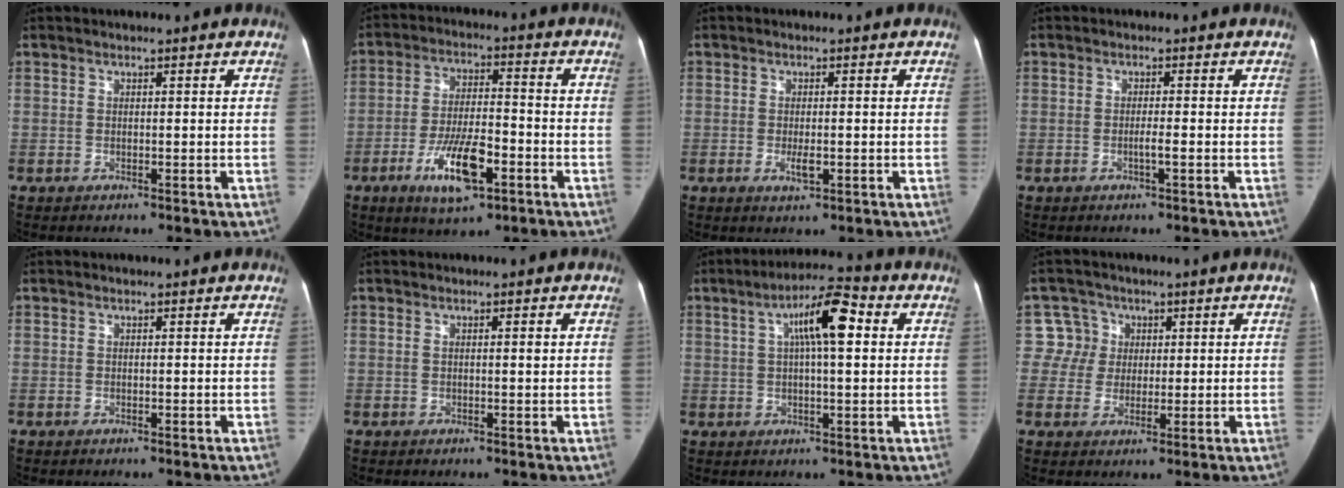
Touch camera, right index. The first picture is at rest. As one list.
[{"total": 10.6, "force": [-4.9, 3.3, 8.8], "torque": [-0.167, -0.007, -0.083]}, {"total": 2.3, "force": [-0.7, 0.8, 2.1], "torque": [-0.038, -0.008, -0.012]}, {"total": 1.5, "force": [-0.6, -0.2, 1.4], "torque": [-0.025, -0.001, -0.013]}, {"total": 0.0}, {"total": 1.2, "force": [0.3, 0.2, 1.1], "torque": [-0.019, 0.004, 0.005]}, {"total": 9.4, "force": [2.5, 1.7, 8.9], "torque": [-0.154, 0.028, 0.037]}, {"total": 5.2, "force": [1.3, 5.0, -0.4], "torque": [0.020, 0.011, 0.021]}]